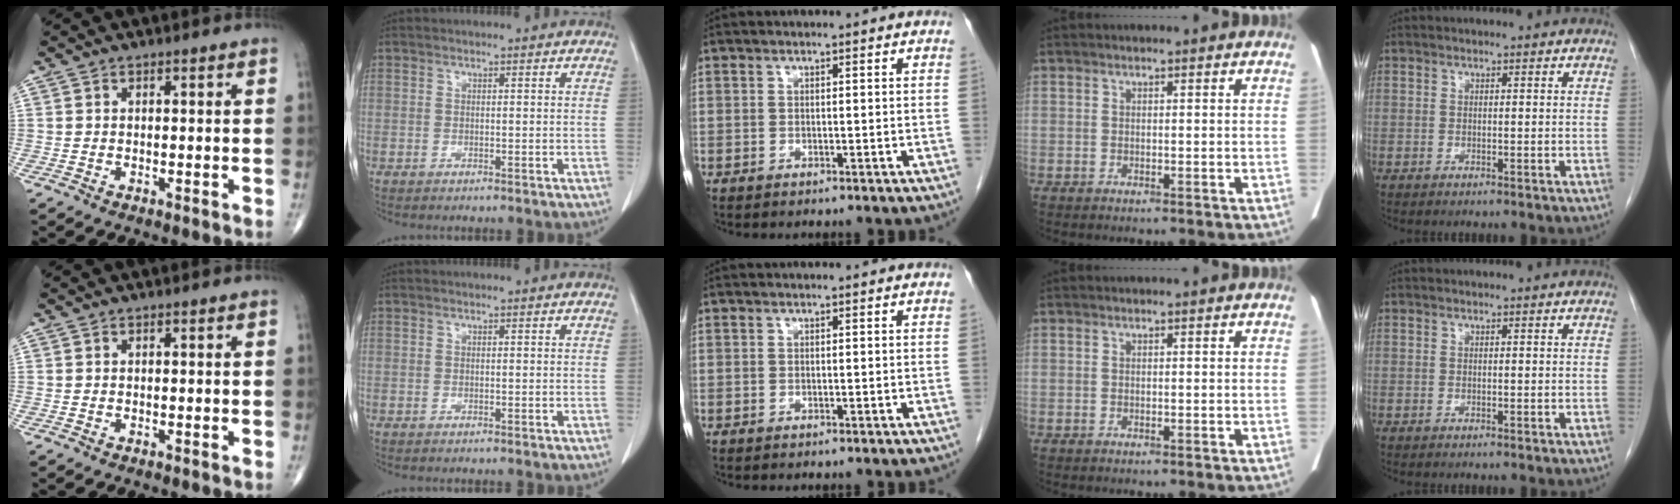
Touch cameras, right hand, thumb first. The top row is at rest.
{}